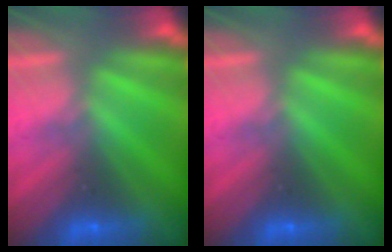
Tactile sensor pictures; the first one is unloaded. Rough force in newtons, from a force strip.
{"total": 0.0}